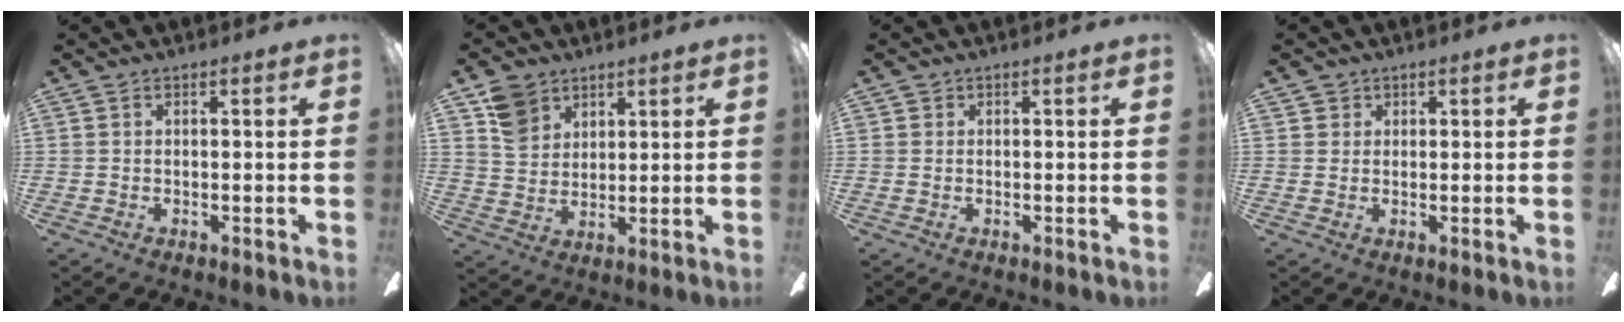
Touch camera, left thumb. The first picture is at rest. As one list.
[{"total": 7.9, "force": [5.1, 5.6, 2.3], "torque": [-0.044, -0.012, 0.098]}, {"total": 0.0}, {"total": 1.7, "force": [0.9, 1.5, 0.0], "torque": [0.005, -0.001, 0.015]}]